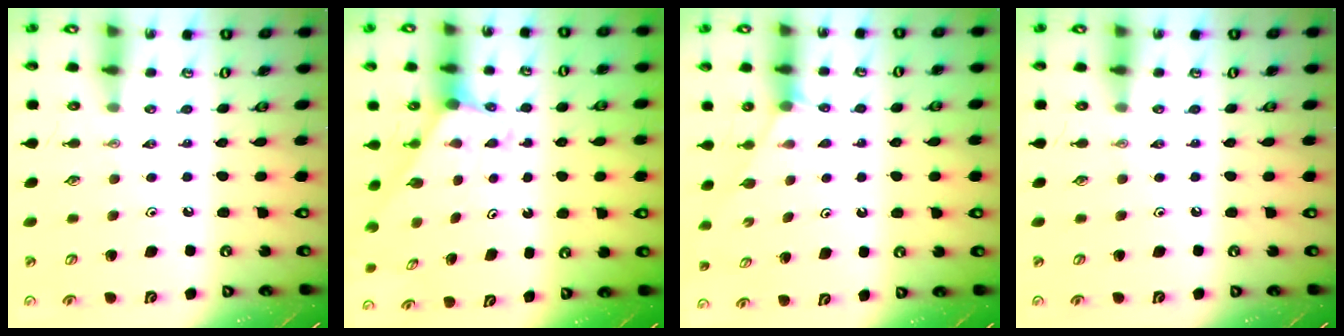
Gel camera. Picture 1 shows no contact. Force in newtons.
{"total": 2.1, "press": 2.1, "slide": 0.1}
{"total": 1.8, "press": 1.7, "slide": 0.3}
{"total": 0.0}